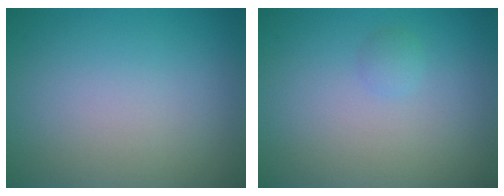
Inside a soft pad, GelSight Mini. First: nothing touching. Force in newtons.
{"total": 0.8, "press": 0.8, "slide": 0.0}